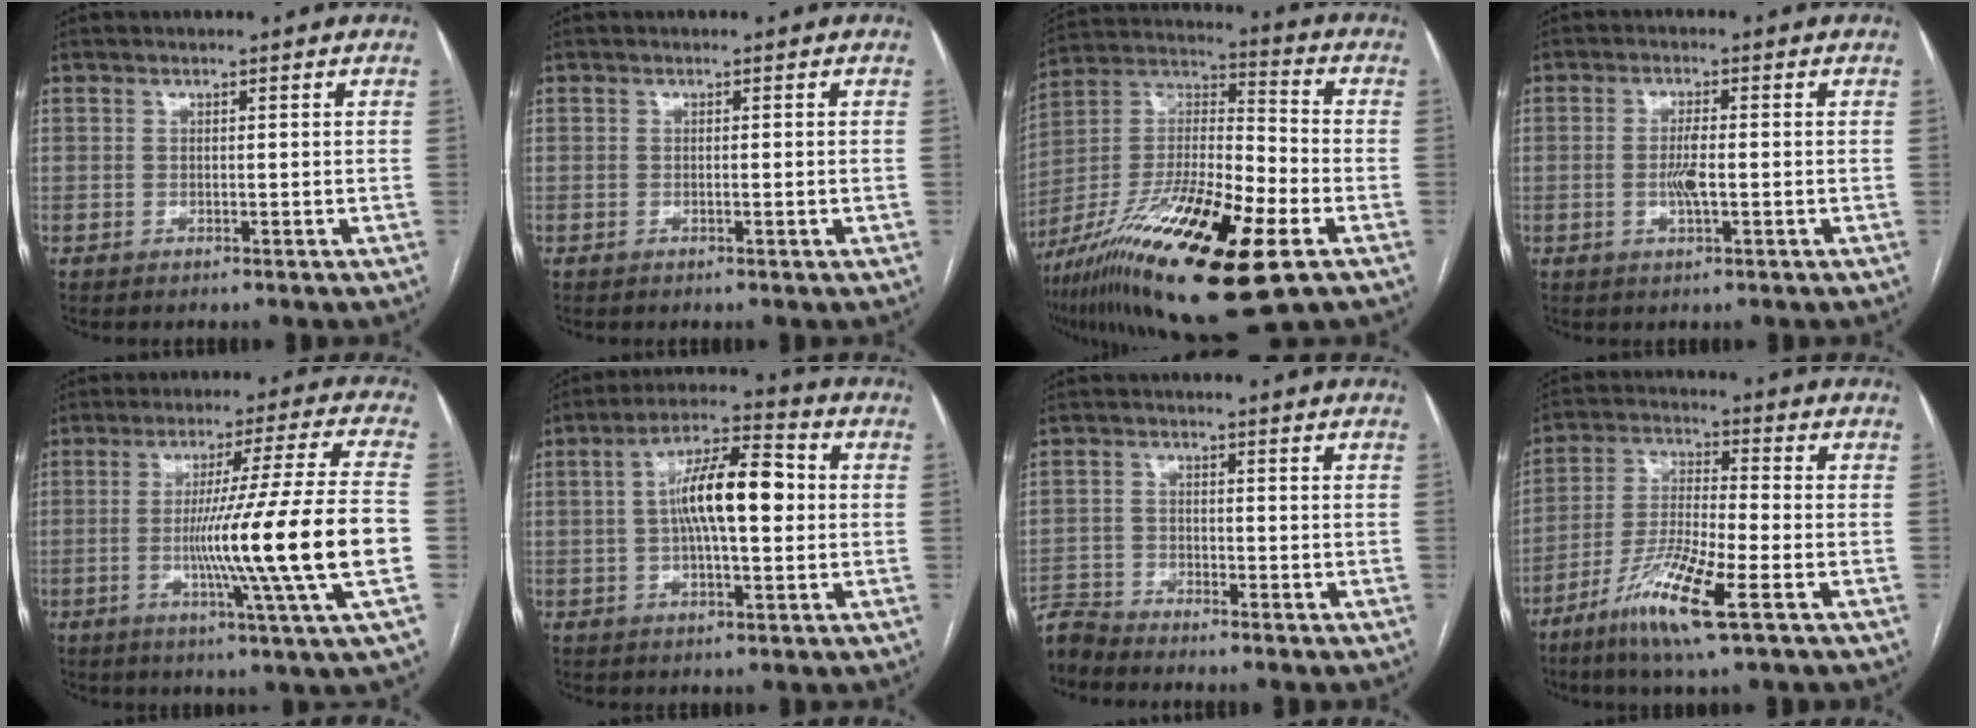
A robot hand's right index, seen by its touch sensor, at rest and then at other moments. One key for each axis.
{"total": 0.8, "fx": -0.2, "fy": -0.1, "fz": 0.8, "tx": -0.012, "ty": -0.001, "tz": -0.002}
{"total": 25.3, "fx": -12.6, "fy": 4.6, "fz": 21.4, "tx": -0.401, "ty": -0.026, "tz": -0.216}
{"total": 3.3, "fx": -0.6, "fy": 0.5, "fz": 3.3, "tx": -0.068, "ty": -0.003, "tz": -0.010}
{"total": 18.2, "fx": -3.7, "fy": -2.7, "fz": 17.6, "tx": -0.277, "ty": -0.010, "tz": -0.066}
{"total": 11.7, "fx": 0.8, "fy": 3.1, "fz": 11.2, "tx": -0.205, "ty": 0.026, "tz": 0.008}
{"total": 3.7, "fx": -3.5, "fy": 0.0, "fz": -1.0, "tx": 0.019, "ty": -0.012, "tz": -0.069}
{"total": 12.1, "fx": -6.4, "fy": 0.8, "fz": 10.3, "tx": -0.209, "ty": -0.023, "tz": -0.121}